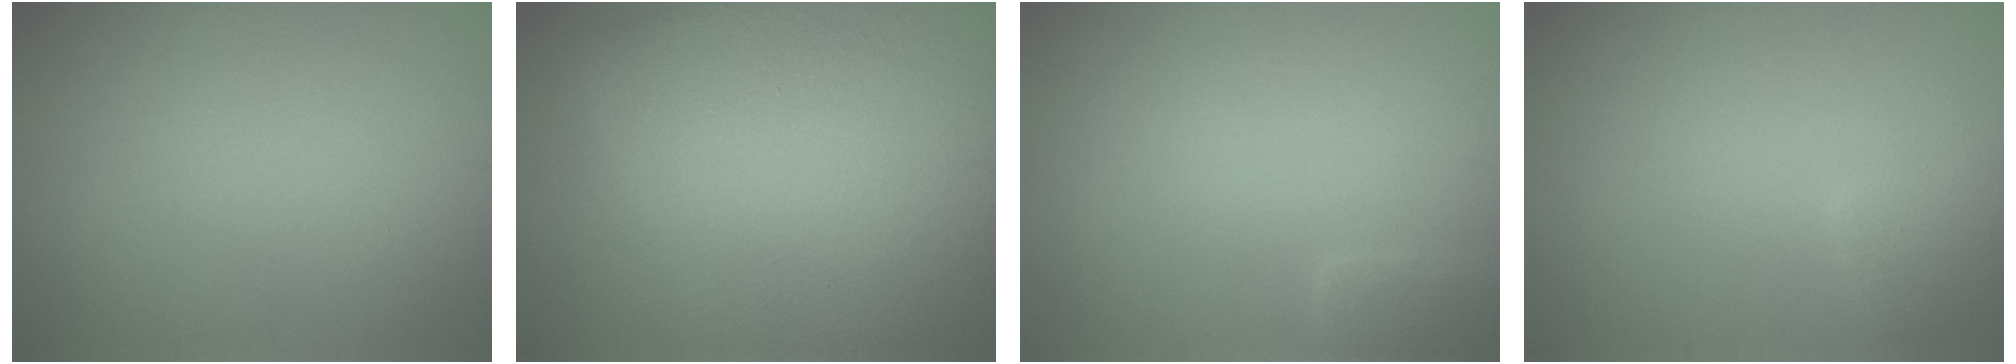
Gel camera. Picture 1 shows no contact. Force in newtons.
{"total": 19.1, "press": 19.1, "slide": 1.1}
{"total": 1.7, "press": 1.7, "slide": 0.1}
{"total": 1.5, "press": 1.5, "slide": 0.2}